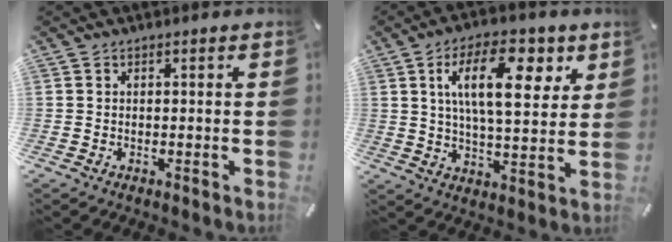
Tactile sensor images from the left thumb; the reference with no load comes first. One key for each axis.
{"total": 16.8, "fx": 6.5, "fy": 7.8, "fz": 13.4, "tx": -0.213, "ty": -0.003, "tz": 0.103}